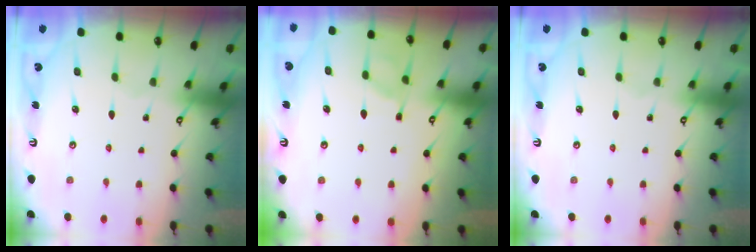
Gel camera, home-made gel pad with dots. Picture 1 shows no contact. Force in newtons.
{"total": 7.7, "press": 7.7, "slide": 0.6}
{"total": 0.0}